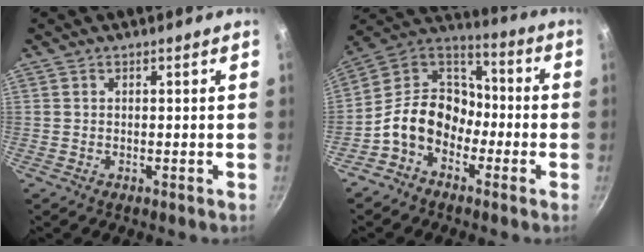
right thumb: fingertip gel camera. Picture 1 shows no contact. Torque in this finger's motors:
{"motor_torque": [-0.20, 0.81, 0.97, -0.78, 0.11]}